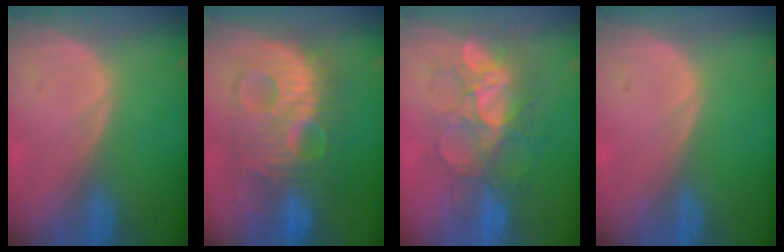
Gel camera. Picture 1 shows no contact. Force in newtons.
{"total": 11.4, "press": 11.4, "slide": 0.7}
{"total": 9.3, "press": 8.5, "slide": 3.8}
{"total": 0.0}